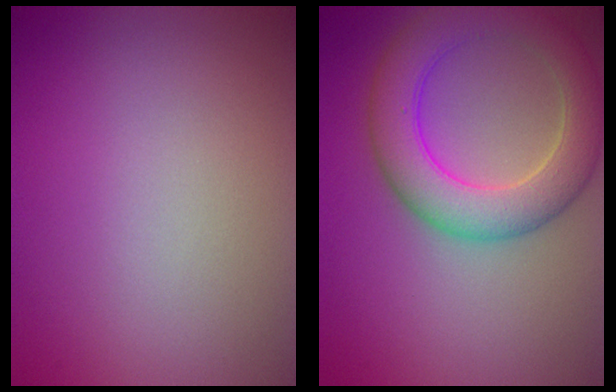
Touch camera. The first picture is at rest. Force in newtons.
{"total": 6.4, "press": 6.4, "slide": 0.2}